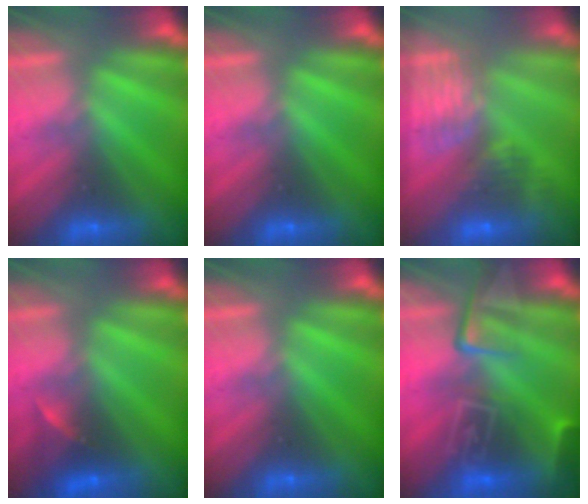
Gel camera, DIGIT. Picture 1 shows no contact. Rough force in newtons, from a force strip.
{"total": 0.0}
{"total": 8.5}
{"total": 2.2}
{"total": 0.0}
{"total": 8.8}